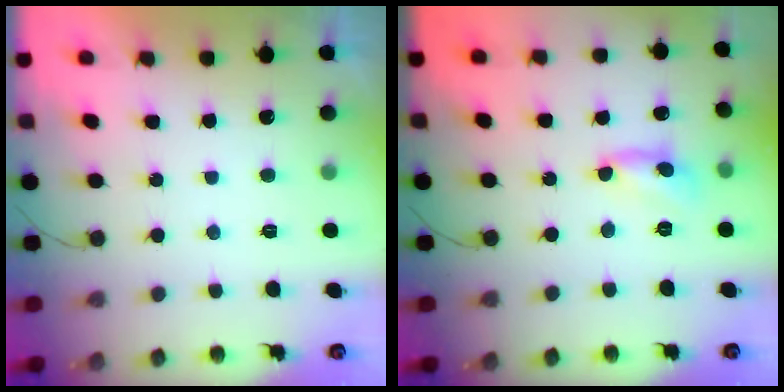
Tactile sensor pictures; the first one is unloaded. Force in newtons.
{"total": 3.6, "press": 3.6, "slide": 0.2}